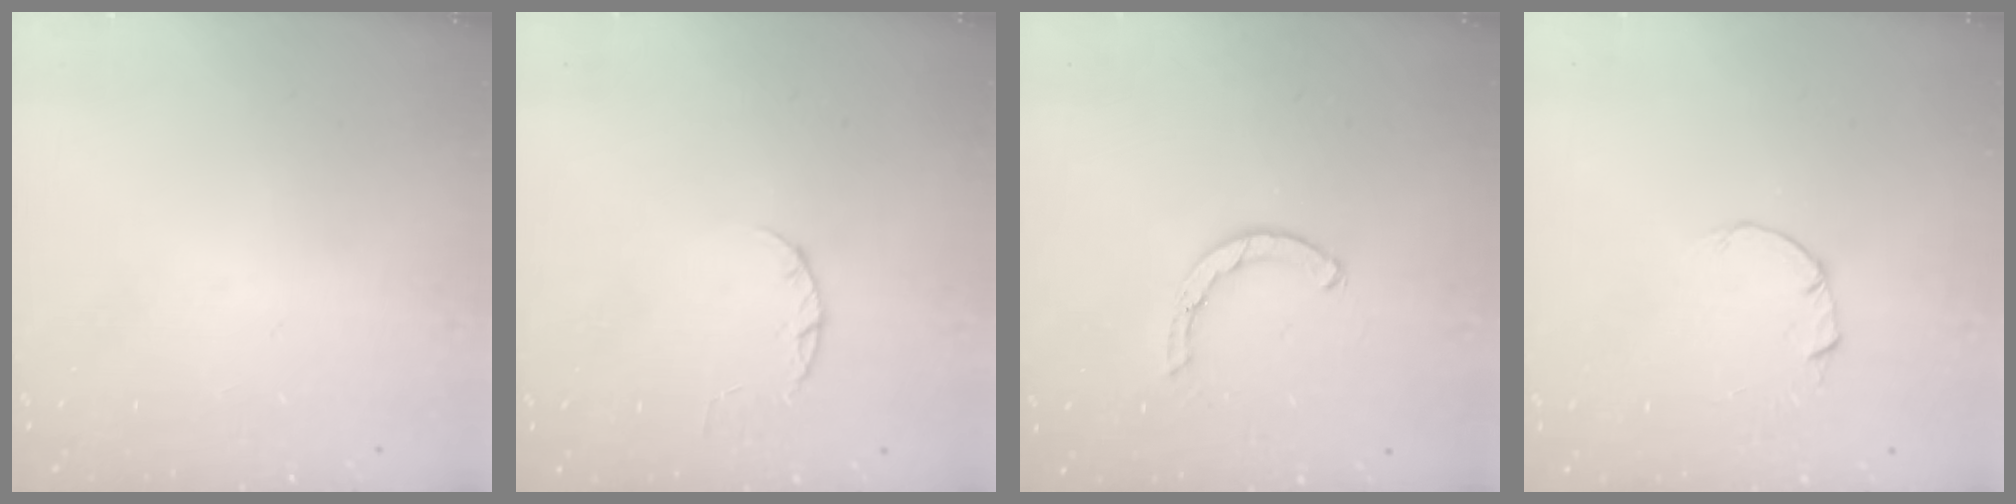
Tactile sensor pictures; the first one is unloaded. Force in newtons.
{"total": 2.4, "press": 2.3, "slide": 0.4}
{"total": 2.5, "press": 2.5, "slide": 0.1}
{"total": 2.0, "press": 2.0, "slide": 0.3}